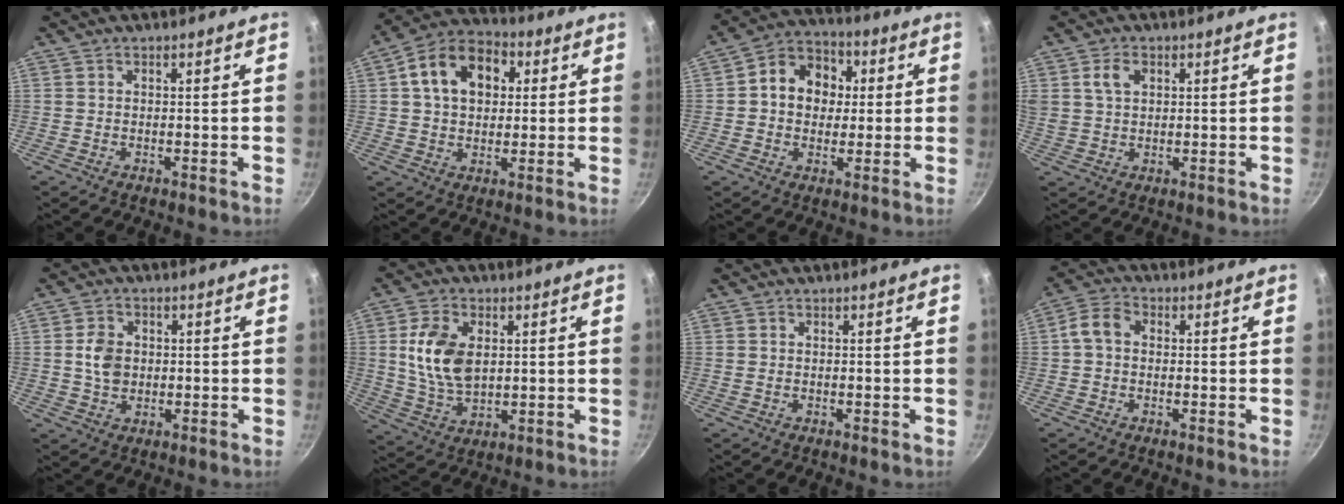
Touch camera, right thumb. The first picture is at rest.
{"total": 13.8, "force": [3.4, 9.9, 9.0], "torque": [-0.126, 0.019, 0.040]}
{"total": 11.6, "force": [1.4, 9.5, 6.5], "torque": [-0.066, 0.018, 0.003]}
{"total": 4.6, "force": [1.7, 3.2, 2.9], "torque": [-0.042, -0.001, 0.032]}
{"total": 5.5, "force": [0.3, 4.4, 3.4], "torque": [-0.049, 0.002, 0.002]}
{"total": 11.5, "force": [1.9, 7.4, 8.6], "torque": [-0.149, -0.013, 0.043]}
{"total": 0.0}
{"total": 4.8, "force": [0.1, 3.7, 3.1], "torque": [-0.059, 0.018, -0.012]}